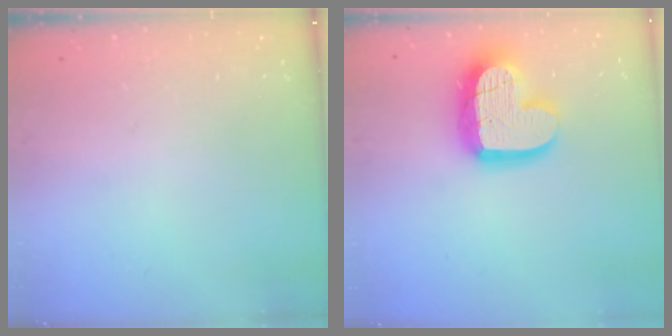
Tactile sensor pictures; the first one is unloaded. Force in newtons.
{"total": 16.9, "press": 16.9, "slide": 1.3}